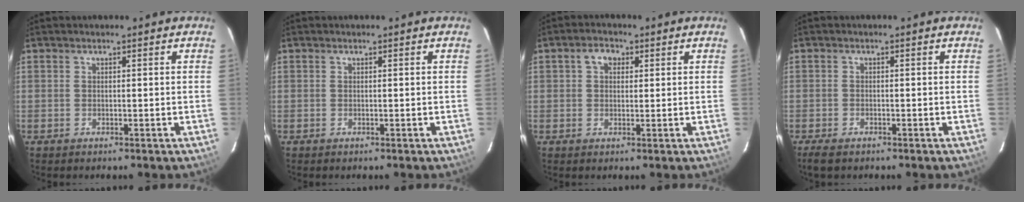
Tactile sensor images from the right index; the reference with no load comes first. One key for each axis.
{"total": 0.0}
{"total": 3.1, "fx": 1.0, "fy": 2.4, "fz": 1.6, "tx": -0.025, "ty": 0.013, "tz": 0.017}
{"total": 3.0, "fx": -2.3, "fy": 1.2, "fz": 1.5, "tx": -0.040, "ty": -0.009, "tz": -0.043}